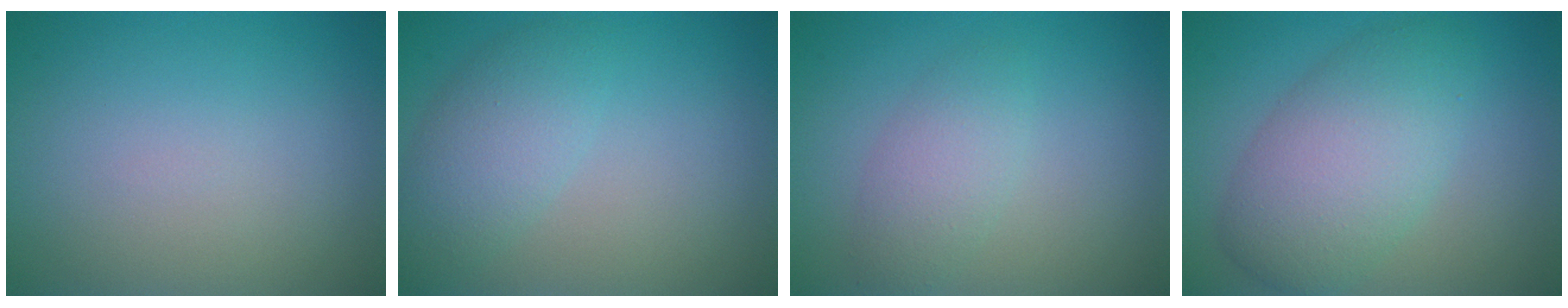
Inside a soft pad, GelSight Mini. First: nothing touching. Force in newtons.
{"total": 3.6, "press": 3.6, "slide": 0.1}
{"total": 2.6, "press": 2.6, "slide": 0.1}
{"total": 6.4, "press": 6.4, "slide": 0.3}